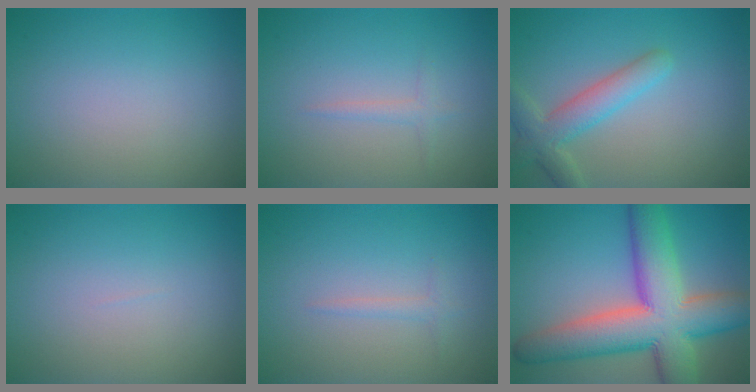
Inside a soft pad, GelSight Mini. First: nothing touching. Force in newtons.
{"total": 1.3, "press": 1.3, "slide": 0.0}
{"total": 3.9, "press": 3.9, "slide": 0.4}
{"total": 0.0}
{"total": 0.8, "press": 0.8, "slide": 0.1}
{"total": 12.2, "press": 12.2, "slide": 0.6}